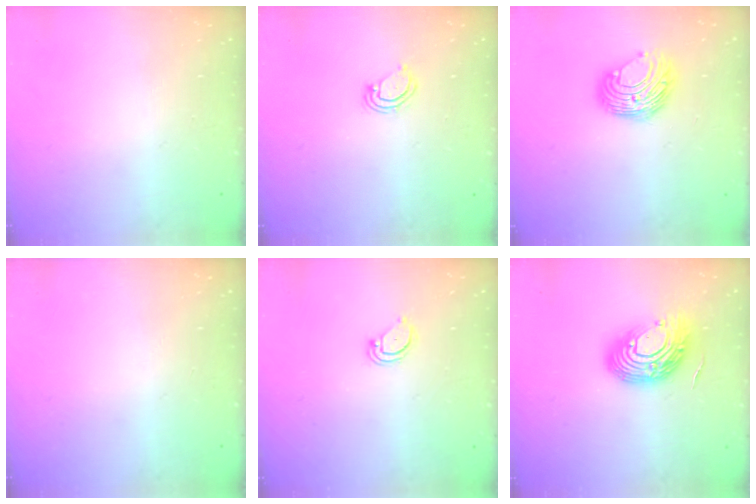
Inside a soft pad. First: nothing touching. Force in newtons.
{"total": 4.6, "press": 4.6, "slide": 0.4}
{"total": 9.1, "press": 9.1, "slide": 0.4}
{"total": 0.0}
{"total": 2.6, "press": 2.6, "slide": 0.2}
{"total": 15.3, "press": 15.3, "slide": 0.9}